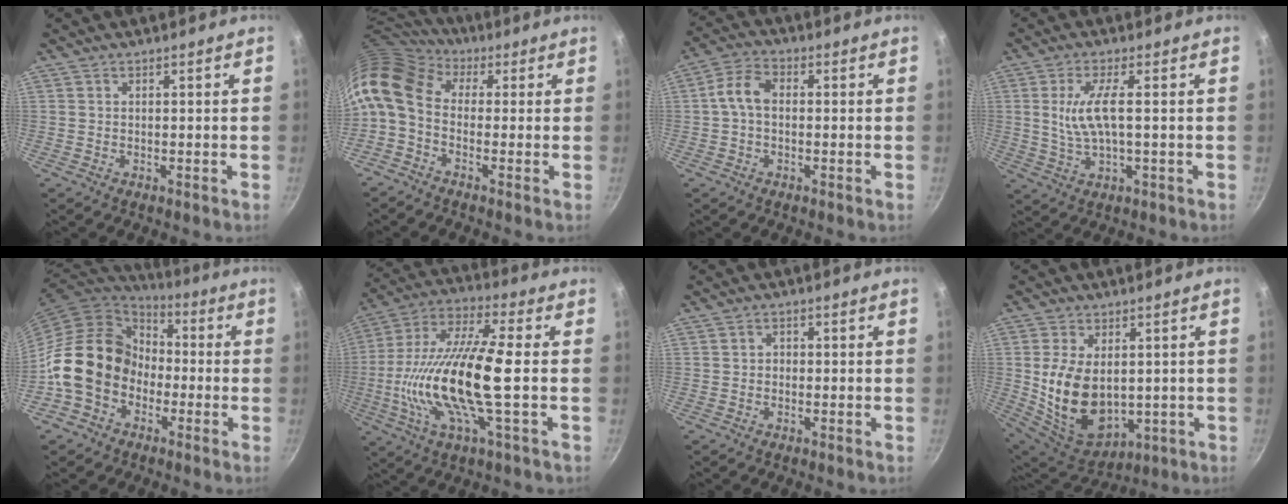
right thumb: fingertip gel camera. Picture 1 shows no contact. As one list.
[{"total": 14.1, "force": [0.7, 10.0, 9.9], "torque": [-0.209, 0.030, -0.008]}, {"total": 5.8, "force": [0.0, 3.7, 4.5], "torque": [-0.088, 0.025, -0.011]}, {"total": 7.4, "force": [0.6, 2.0, 7.1], "torque": [-0.153, -0.003, 0.016]}, {"total": 16.4, "force": [-3.8, 13.3, 8.8], "torque": [-0.114, 0.051, -0.079]}, {"total": 19.7, "force": [-2.4, 4.5, 19.0], "torque": [-0.374, 0.022, -0.057]}, {"total": 1.3, "force": [-0.2, 1.1, 0.5], "torque": [-0.006, 0.004, -0.006]}, {"total": 15.0, "force": [0.8, 9.9, 11.2], "torque": [-0.185, -0.027, 0.043]}]